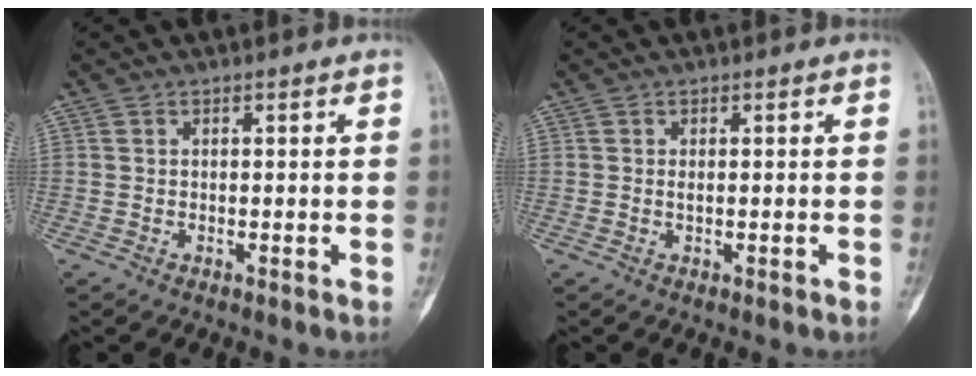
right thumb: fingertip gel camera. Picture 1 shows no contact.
{"total": 0.7, "force": [-0.1, 0.1, 0.6], "torque": [-0.011, -0.001, 0.001]}